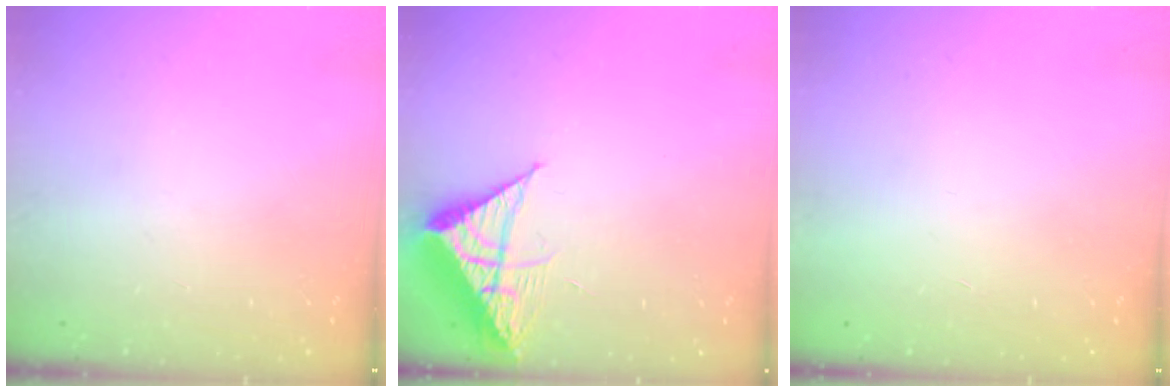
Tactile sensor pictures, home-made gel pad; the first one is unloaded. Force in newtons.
{"total": 8.8, "press": 8.8, "slide": 1.0}
{"total": 1.7, "press": 1.7, "slide": 0.1}